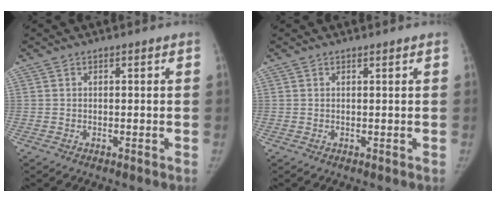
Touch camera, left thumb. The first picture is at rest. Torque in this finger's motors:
{"motor_torque": [0.73, 0.63, -0.19, 0.57, 0.00]}